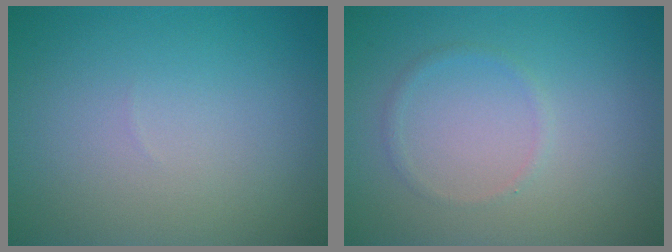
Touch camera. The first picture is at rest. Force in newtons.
{"total": 0.7, "press": 0.7, "slide": 0.1}